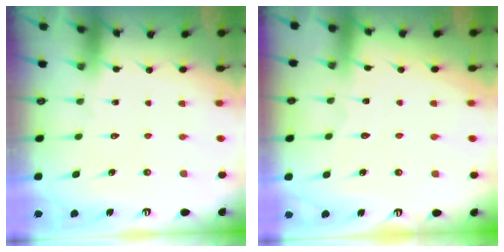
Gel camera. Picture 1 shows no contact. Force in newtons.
{"total": 2.2, "press": 2.1, "slide": 0.3}